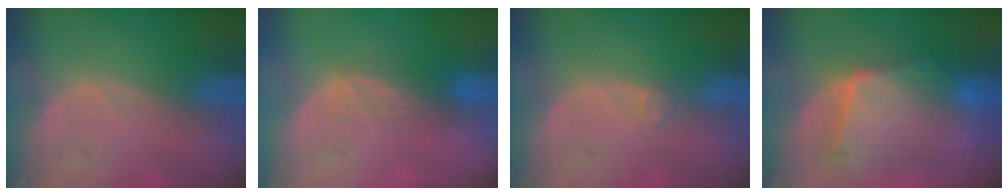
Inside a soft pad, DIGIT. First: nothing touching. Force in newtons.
{"total": 2.9, "press": 2.7, "slide": 1.2}
{"total": 1.5, "press": 1.2, "slide": 0.9}
{"total": 10.2, "press": 9.0, "slide": 4.7}